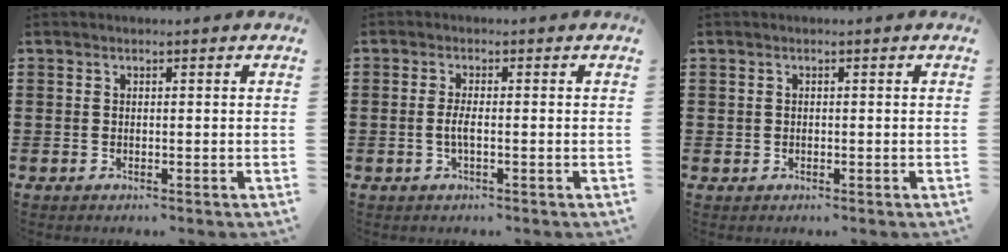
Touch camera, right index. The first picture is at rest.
{"total": 2.2, "force": [-0.5, 0.3, 2.2], "torque": [-0.055, -0.007, -0.014]}
{"total": 0.5, "force": [0.1, 0.5, 0.1], "torque": [-0.003, 0.004, 0.001]}